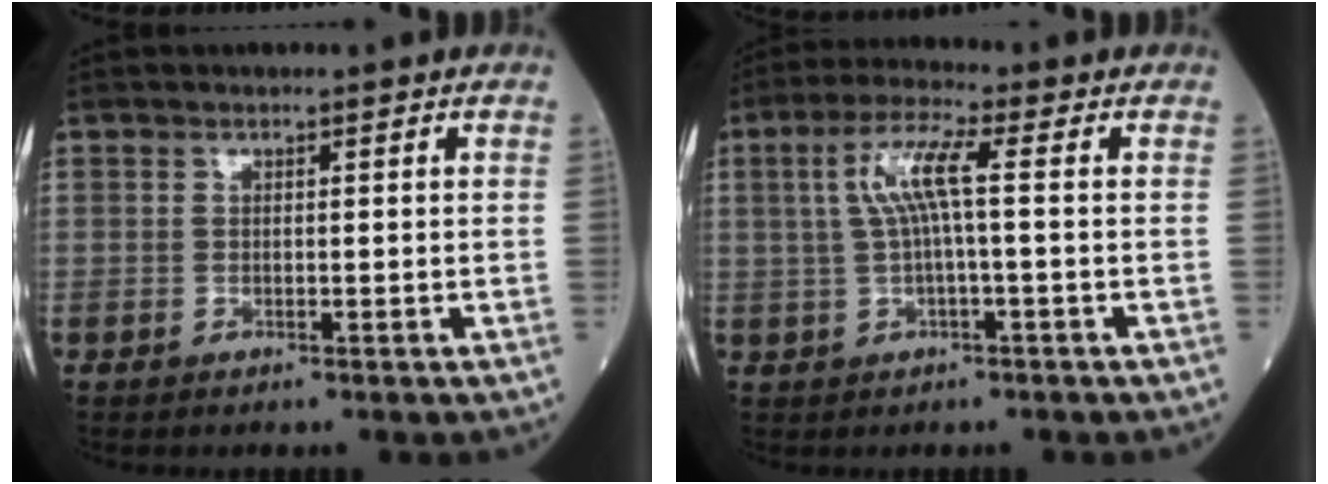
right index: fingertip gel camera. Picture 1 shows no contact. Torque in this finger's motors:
{"motor_torque": [1.10, 0.30, 0.57, 0.17]}